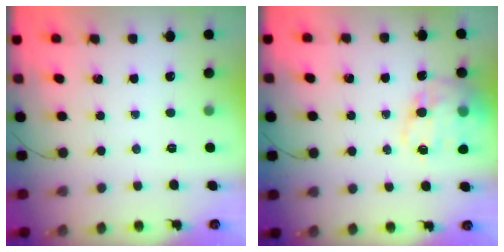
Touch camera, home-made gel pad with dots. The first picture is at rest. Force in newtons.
{"total": 16.8, "press": 16.4, "slide": 3.6}